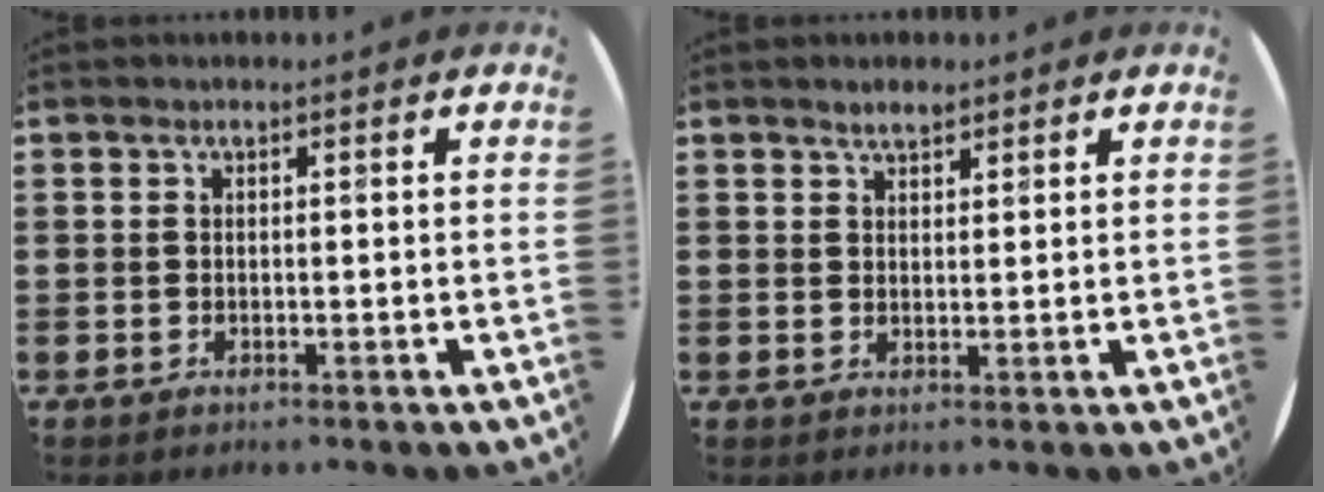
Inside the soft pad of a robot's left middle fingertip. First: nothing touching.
{"total": 2.0, "force": [1.8, 0.6, 0.5], "torque": [-0.011, 0.003, 0.034]}